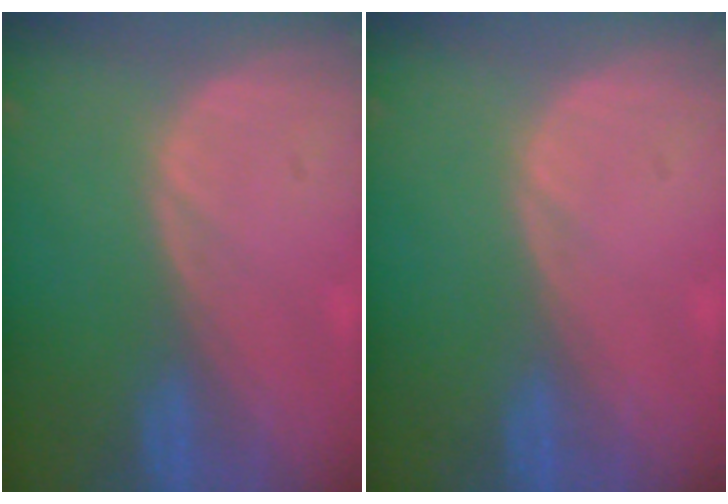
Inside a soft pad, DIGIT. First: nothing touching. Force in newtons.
{"total": 0.0}